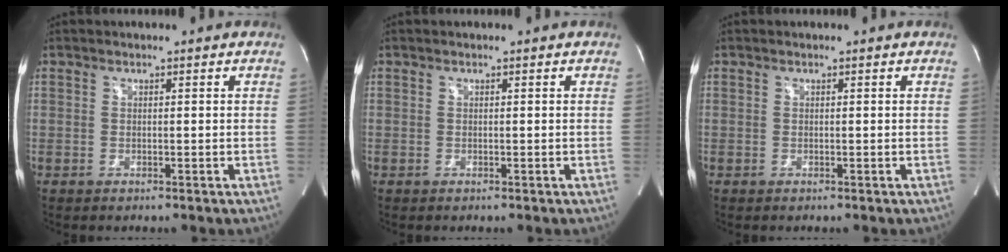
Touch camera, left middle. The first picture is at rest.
{"total": 0.0}
{"total": 0.0}